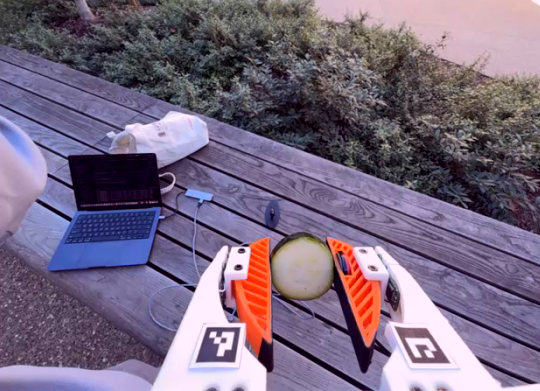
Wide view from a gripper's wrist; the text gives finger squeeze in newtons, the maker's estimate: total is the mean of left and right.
{"total": 7.9, "left": 7.2, "right": 8.6}